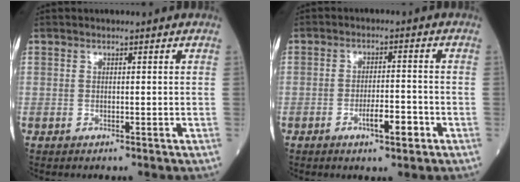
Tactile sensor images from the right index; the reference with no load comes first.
{"total": 4.5, "force": [-2.3, 0.6, 3.9], "torque": [-0.066, 0.001, -0.037]}